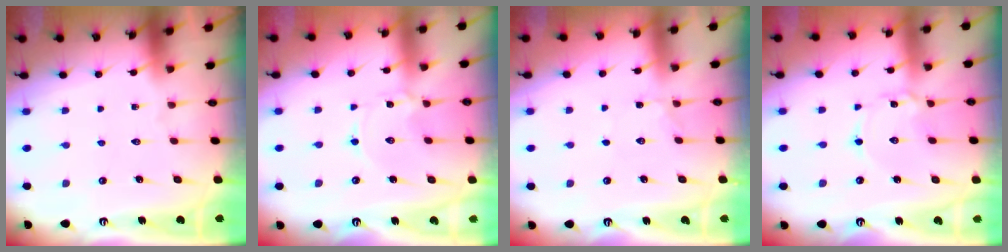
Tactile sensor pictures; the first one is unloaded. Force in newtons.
{"total": 0.7, "press": 0.7, "slide": 0.1}
{"total": 1.8, "press": 1.8, "slide": 0.4}
{"total": 1.6, "press": 1.5, "slide": 0.1}